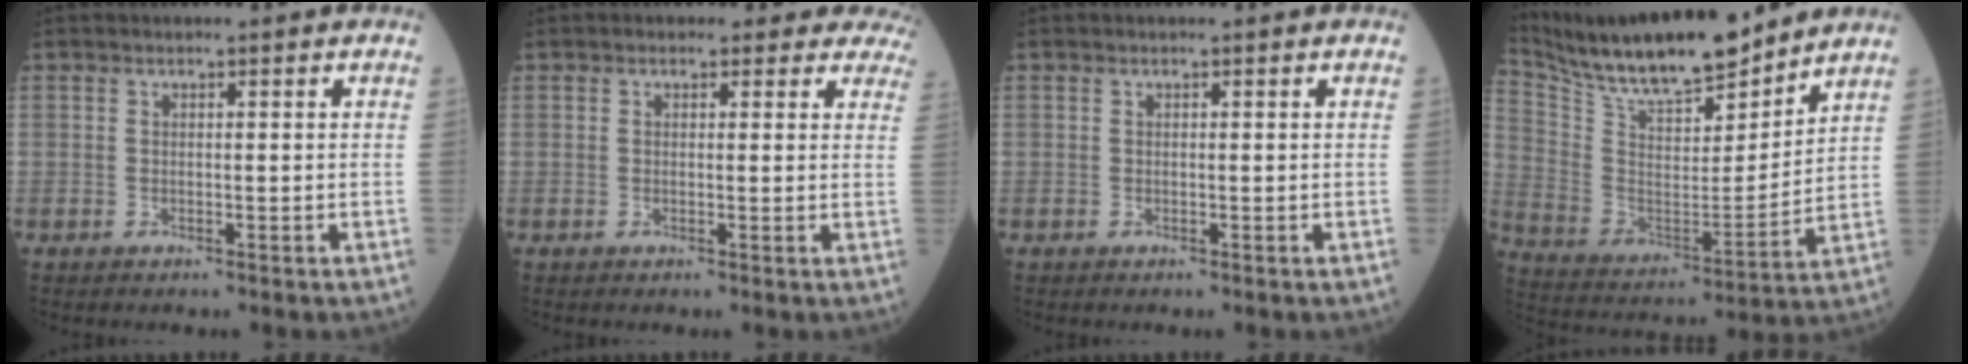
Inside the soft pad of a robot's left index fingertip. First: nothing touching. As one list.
[{"total": 6.9, "force": [6.1, 3.1, 0.3], "torque": [0.041, -0.004, 0.031]}, {"total": 0.0}, {"total": 19.3, "force": [16.9, 3.4, 8.6], "torque": [-0.172, -0.007, 0.298]}]